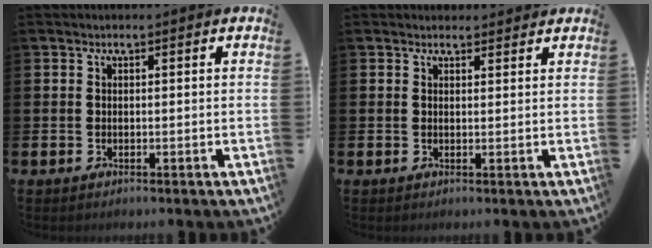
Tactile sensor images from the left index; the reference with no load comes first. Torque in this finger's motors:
{"motor_torque": [0.24, -0.21, -0.04, -0.02]}